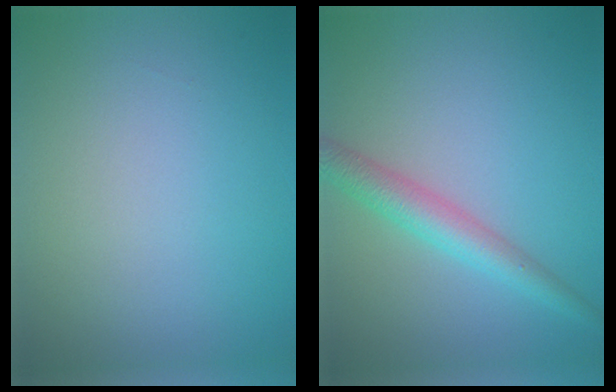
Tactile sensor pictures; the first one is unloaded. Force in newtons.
{"total": 3.5, "press": 3.5, "slide": 0.1}